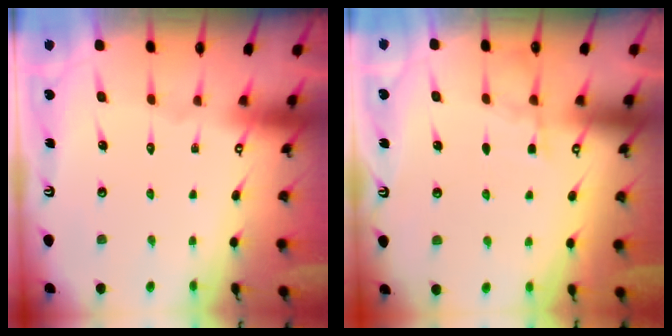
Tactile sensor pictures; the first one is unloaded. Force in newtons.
{"total": 4.3, "press": 4.2, "slide": 0.6}